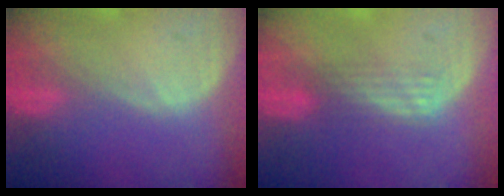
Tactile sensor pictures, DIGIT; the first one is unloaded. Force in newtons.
{"total": 2.9, "press": 2.5, "slide": 1.5}